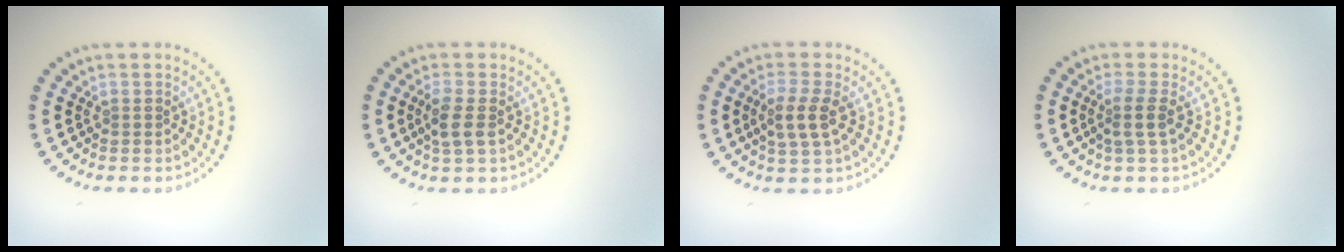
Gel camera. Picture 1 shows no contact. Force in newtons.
{"total": 2.3, "press": 2.1, "slide": 0.9}
{"total": 2.7, "press": 2.6, "slide": 0.9}
{"total": 2.0, "press": 1.5, "slide": 1.3}